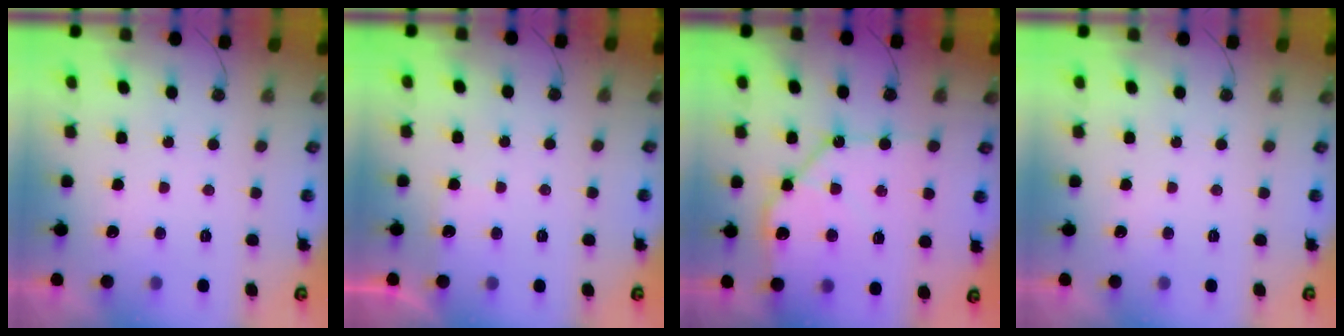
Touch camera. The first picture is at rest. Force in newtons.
{"total": 2.4, "press": 2.3, "slide": 0.4}
{"total": 12.9, "press": 12.7, "slide": 1.7}
{"total": 0.0}